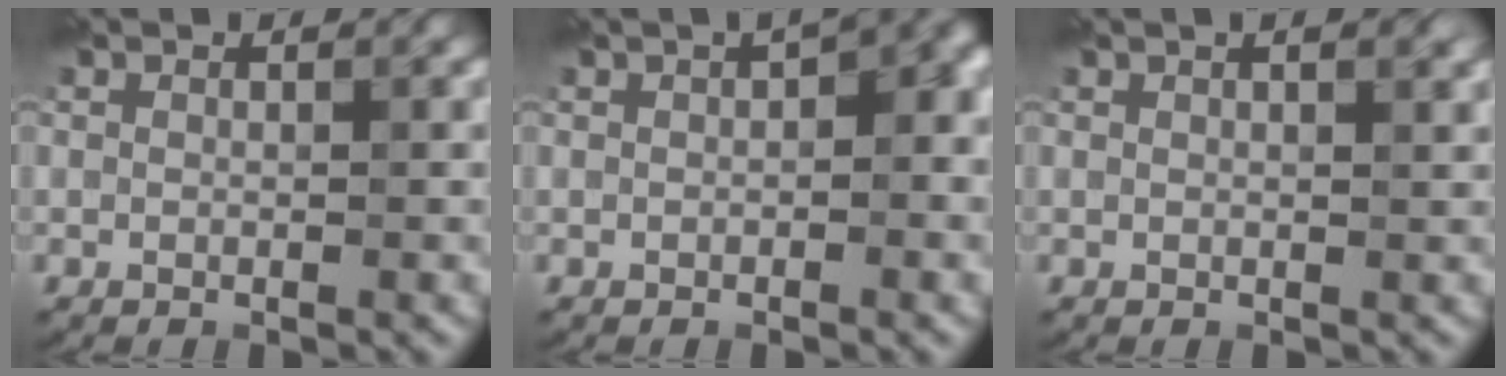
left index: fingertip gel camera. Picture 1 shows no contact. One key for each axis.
{"total": 4.5, "fx": 0.8, "fy": 2.0, "fz": 4.0, "tx": -0.033, "ty": 0.017, "tz": 0.006}
{"total": 3.0, "fx": 1.7, "fy": 1.1, "fz": 2.2, "tx": -0.008, "ty": 0.003, "tz": 0.008}